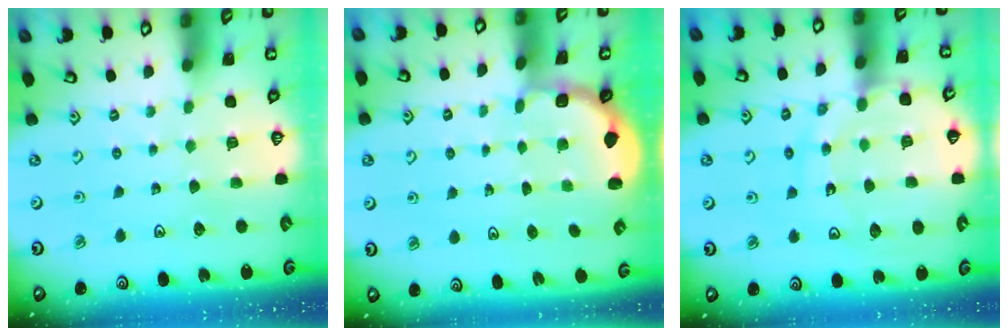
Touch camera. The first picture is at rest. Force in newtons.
{"total": 2.0, "press": 1.8, "slide": 0.7}
{"total": 14.4, "press": 14.3, "slide": 1.7}